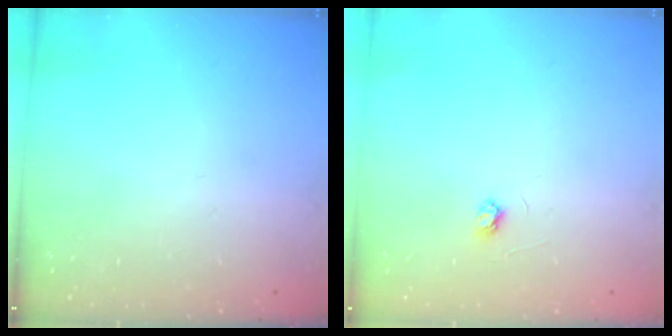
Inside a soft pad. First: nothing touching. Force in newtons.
{"total": 2.6, "press": 2.6, "slide": 0.3}